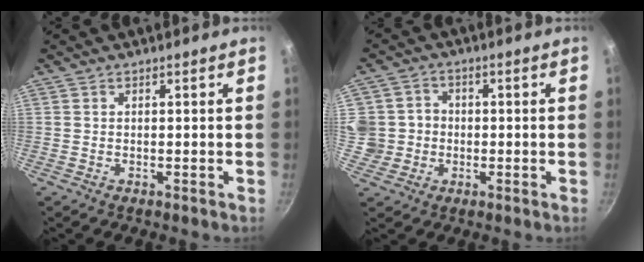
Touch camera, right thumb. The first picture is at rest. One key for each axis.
{"total": 7.1, "fx": -0.4, "fy": 6.8, "fz": 1.9, "tx": -0.005, "ty": 0.009, "tz": -0.011}